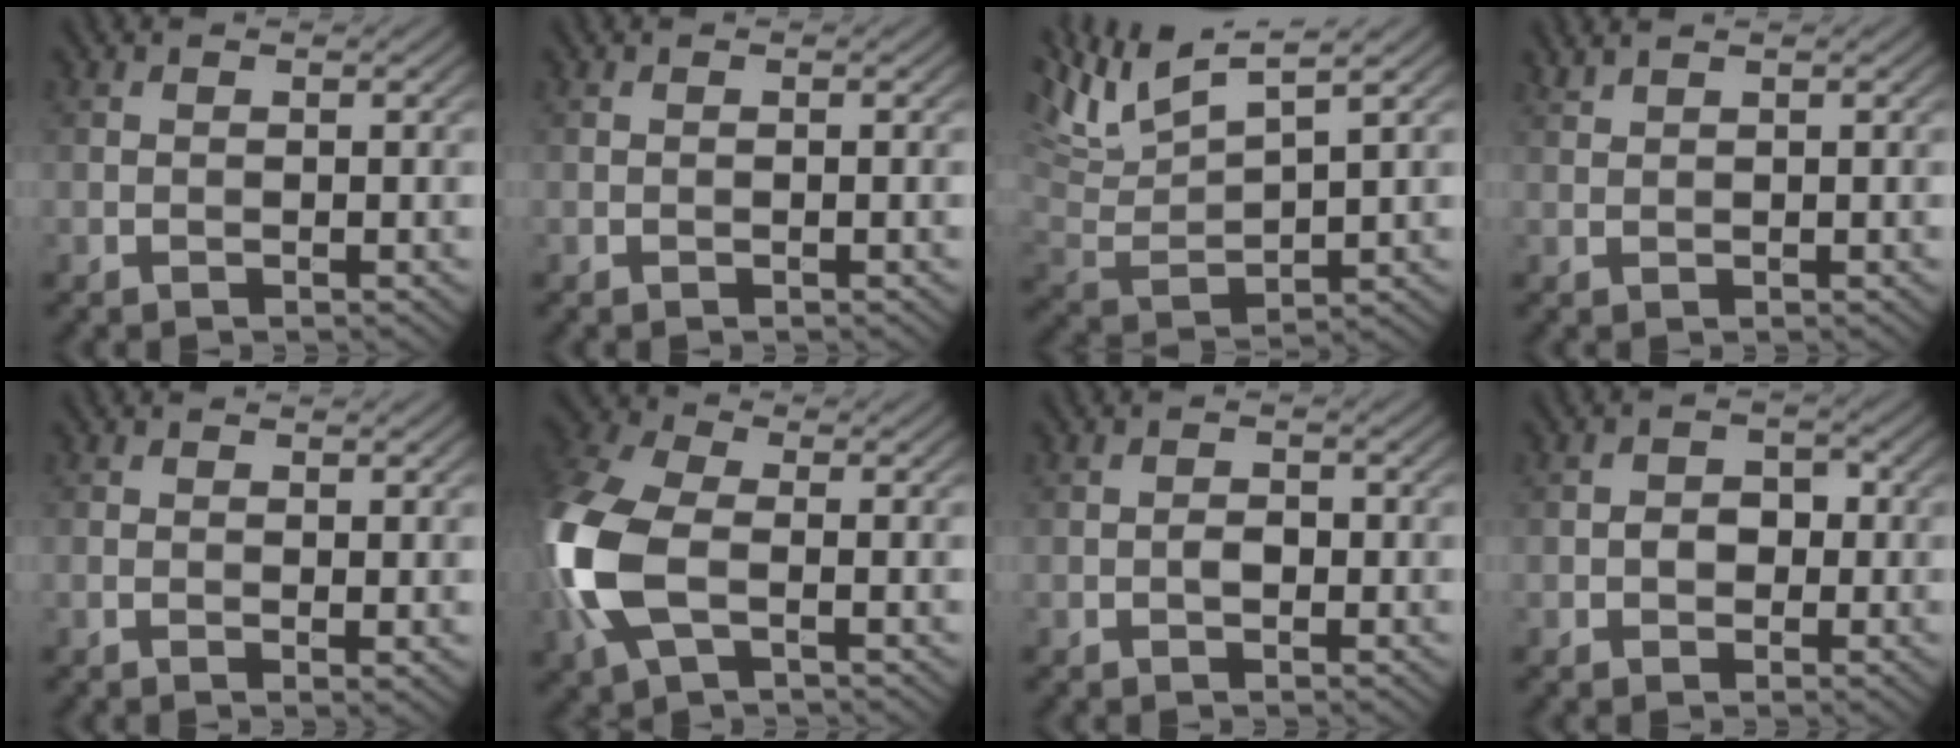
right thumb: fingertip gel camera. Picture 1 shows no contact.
{"total": 0.0}
{"total": 10.2, "force": [6.6, 2.5, 7.4], "torque": [-0.166, 0.022, 0.132]}
{"total": 1.2, "force": [1.1, 0.0, 0.5], "torque": [-0.019, 0.006, 0.022]}
{"total": 1.1, "force": [0.3, 0.2, 1.0], "torque": [-0.019, -0.004, 0.005]}
{"total": 12.7, "force": [-2.0, 7.5, 10.0], "torque": [-0.293, -0.005, -0.050]}
{"total": 1.3, "force": [-0.4, 0.8, 1.0], "torque": [-0.017, 0.002, -0.010]}
{"total": 2.3, "force": [-0.4, 1.9, 1.3], "torque": [-0.021, -0.002, -0.012]}